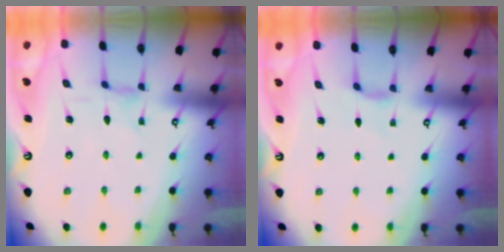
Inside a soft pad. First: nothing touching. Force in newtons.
{"total": 2.9, "press": 2.9, "slide": 0.5}